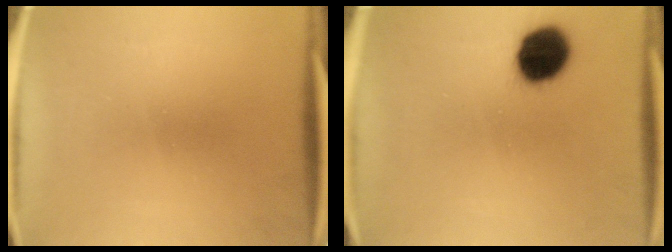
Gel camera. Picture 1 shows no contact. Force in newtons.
{"total": 12.2}